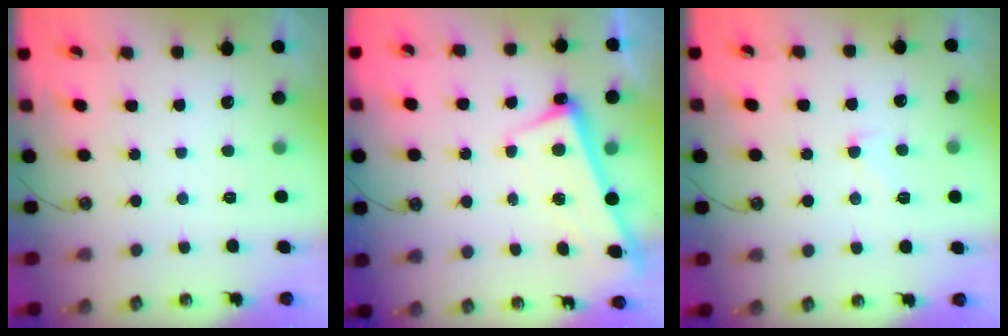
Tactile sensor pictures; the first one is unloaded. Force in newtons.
{"total": 2.4, "press": 2.3, "slide": 0.5}
{"total": 3.1, "press": 3.0, "slide": 0.8}